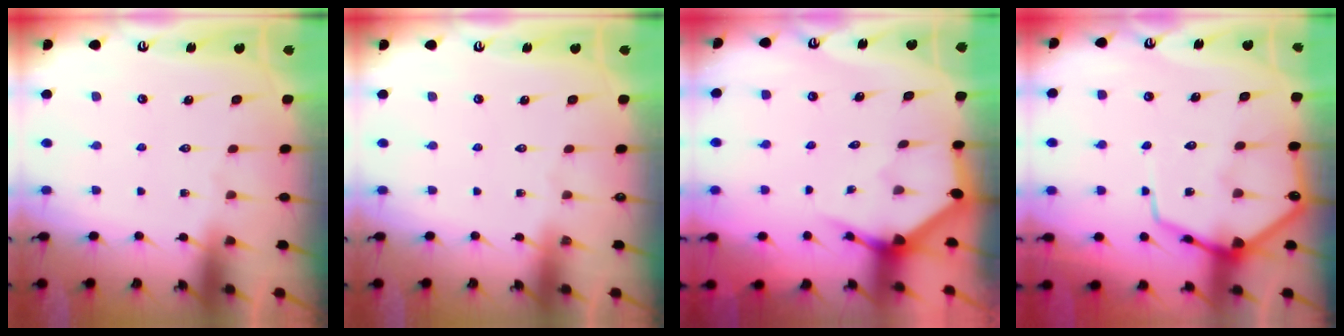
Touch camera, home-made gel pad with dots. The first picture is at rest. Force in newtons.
{"total": 0.0}
{"total": 3.4, "press": 3.4, "slide": 0.2}
{"total": 10.3, "press": 10.2, "slide": 0.9}